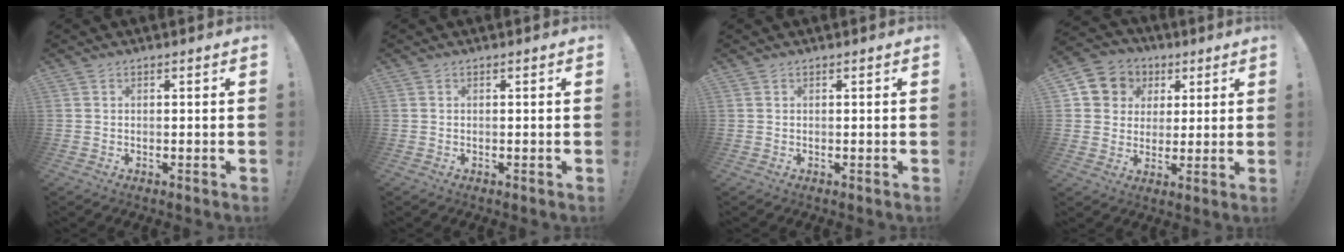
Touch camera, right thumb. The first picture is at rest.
{"total": 0.0}
{"total": 0.0}
{"total": 8.6, "force": [2.5, 8.0, 1.7], "torque": [-0.025, -0.012, 0.055]}